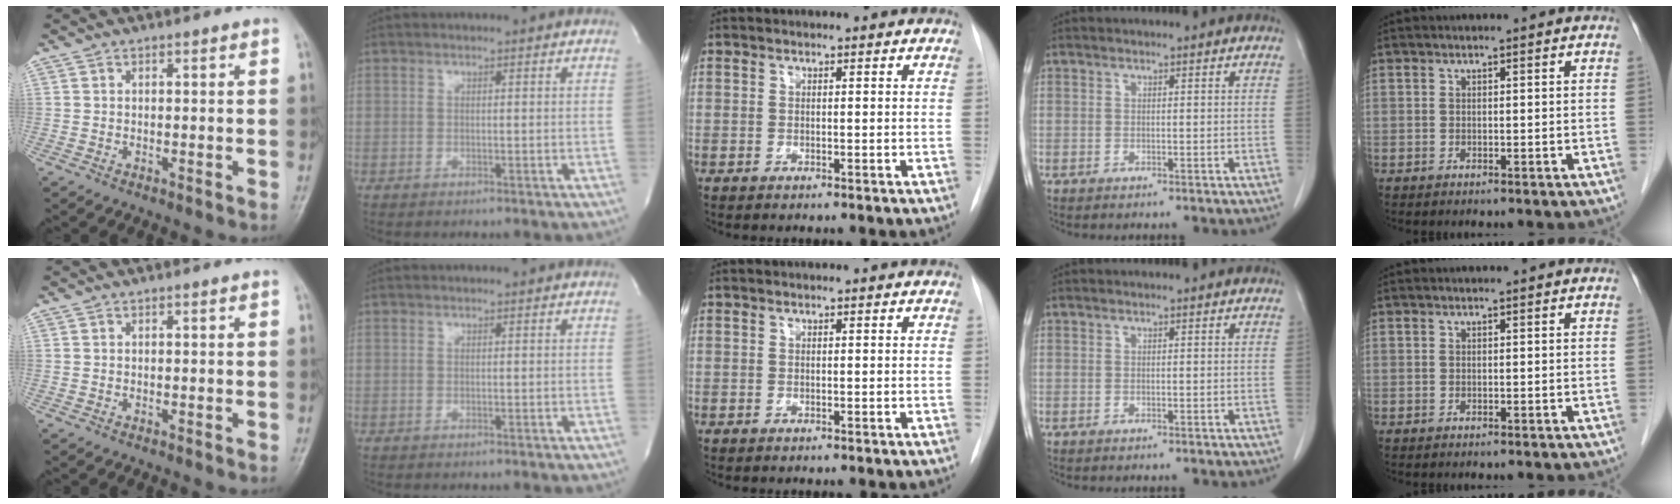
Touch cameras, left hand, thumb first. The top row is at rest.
{}